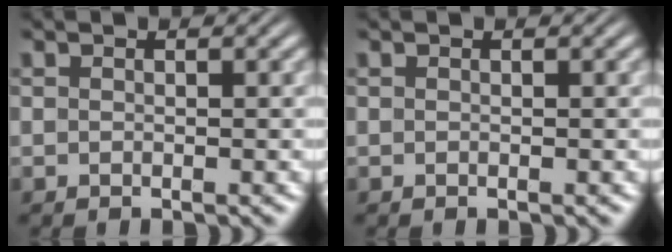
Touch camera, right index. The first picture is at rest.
{"total": 0.0}